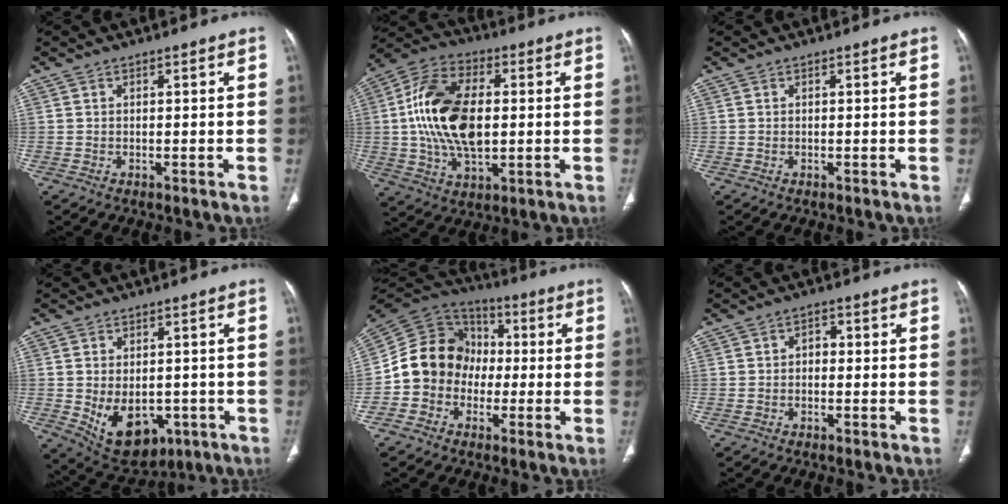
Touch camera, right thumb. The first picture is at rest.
{"total": 17.9, "force": [0.9, 10.3, 14.6], "torque": [-0.274, 0.014, 0.016]}
{"total": 0.0}
{"total": 11.7, "force": [-3.0, 7.9, 8.1], "torque": [-0.102, 0.002, -0.020]}
{"total": 14.0, "force": [-2.3, 12.3, 6.2], "torque": [-0.082, 0.042, -0.052]}
{"total": 2.1, "force": [-0.2, 1.6, 1.3], "torque": [-0.005, 0.010, -0.011]}